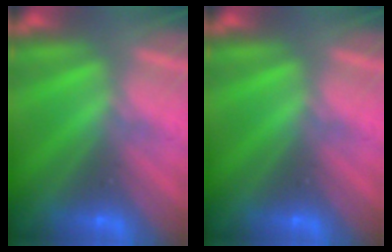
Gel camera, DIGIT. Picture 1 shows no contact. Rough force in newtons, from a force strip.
{"total": 0.0}